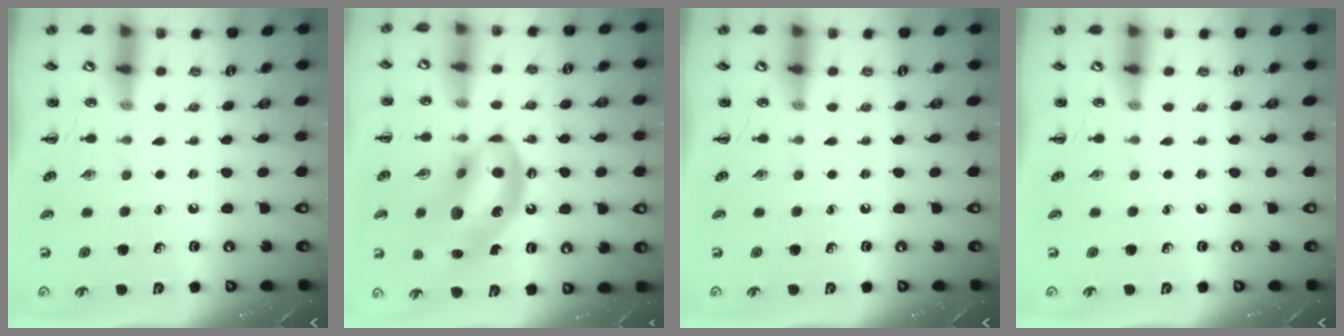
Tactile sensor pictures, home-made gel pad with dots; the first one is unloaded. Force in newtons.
{"total": 16.9, "press": 16.4, "slide": 4.3}
{"total": 0.0}
{"total": 0.0}